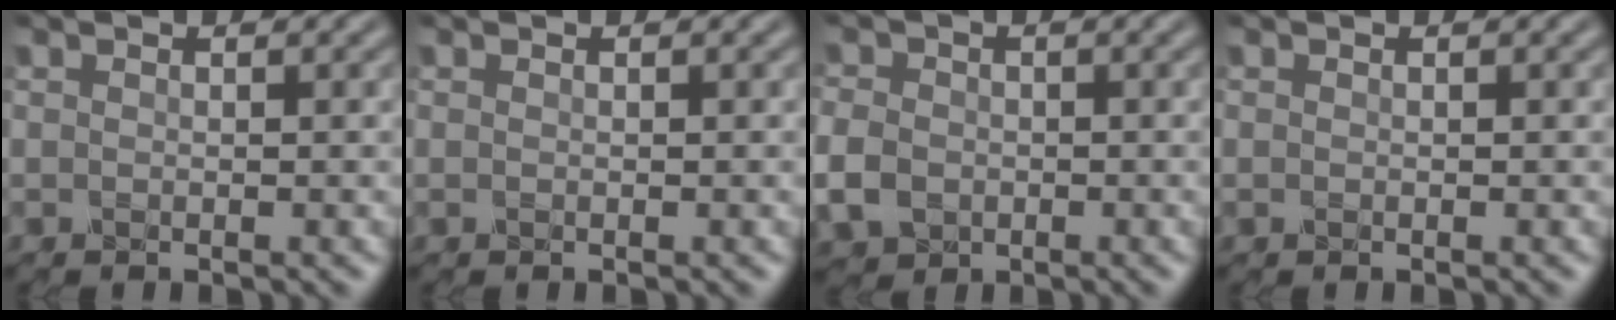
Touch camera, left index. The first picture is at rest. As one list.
[{"total": 0.0}, {"total": 3.9, "force": [-1.0, 3.2, 1.8], "torque": [-0.050, -0.007, -0.026]}, {"total": 0.0}]